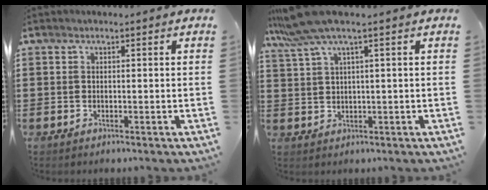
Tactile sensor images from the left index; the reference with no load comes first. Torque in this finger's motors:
{"motor_torque": [2.14, 0.00, 1.01, 0.21]}